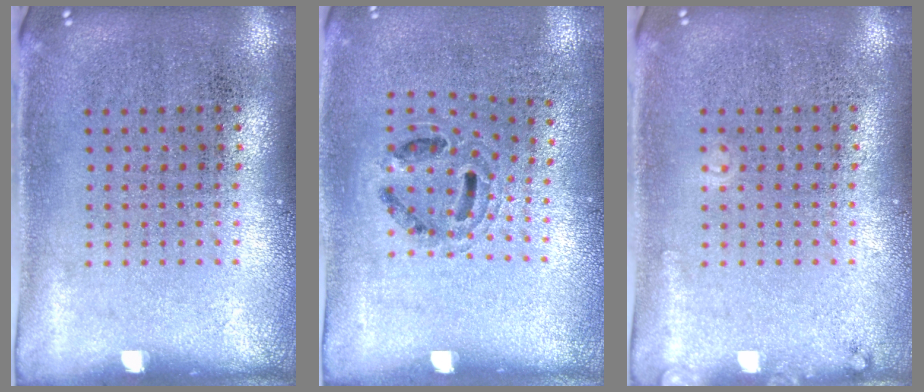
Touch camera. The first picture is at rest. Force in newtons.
{"total": 0.9, "press": 0.8, "slide": 0.4}
{"total": 0.9, "press": 0.8, "slide": 0.2}